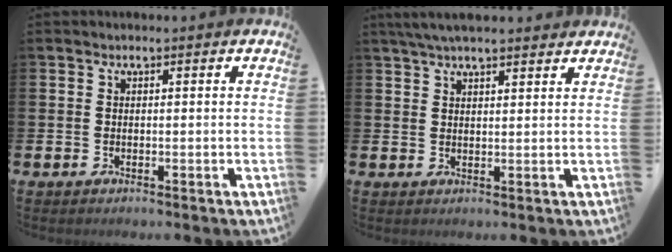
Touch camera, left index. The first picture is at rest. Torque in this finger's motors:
{"motor_torque": [1.01, -1.13, 0.32, 0.21]}